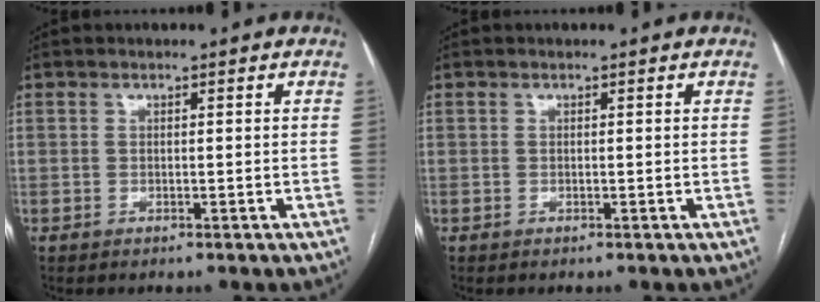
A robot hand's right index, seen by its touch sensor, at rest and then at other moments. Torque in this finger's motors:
{"motor_torque": [0.00, 0.00, -0.01, 0.00]}